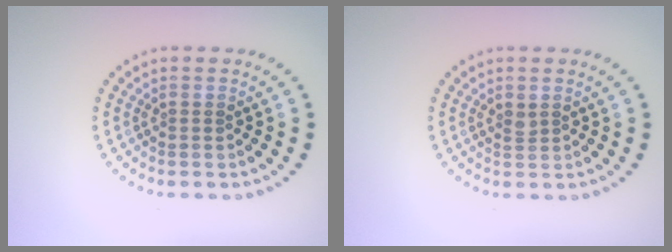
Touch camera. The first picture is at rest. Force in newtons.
{"total": 0.7, "press": 0.6, "slide": 0.4}